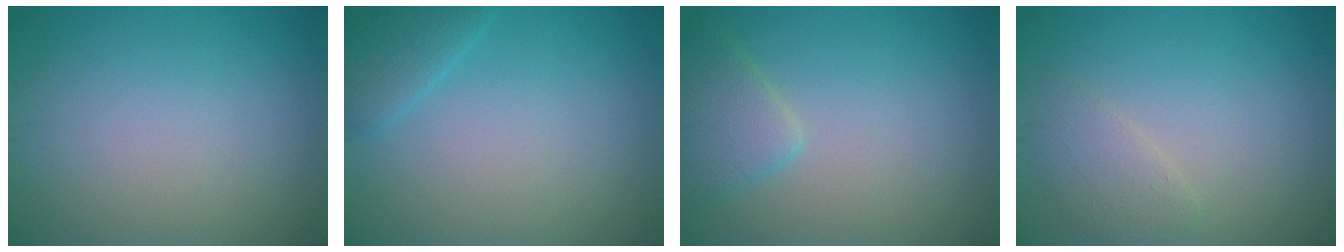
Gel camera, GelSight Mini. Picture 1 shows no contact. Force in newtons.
{"total": 2.2, "press": 2.2, "slide": 0.1}
{"total": 2.8, "press": 2.8, "slide": 0.2}
{"total": 2.0, "press": 2.0, "slide": 0.2}